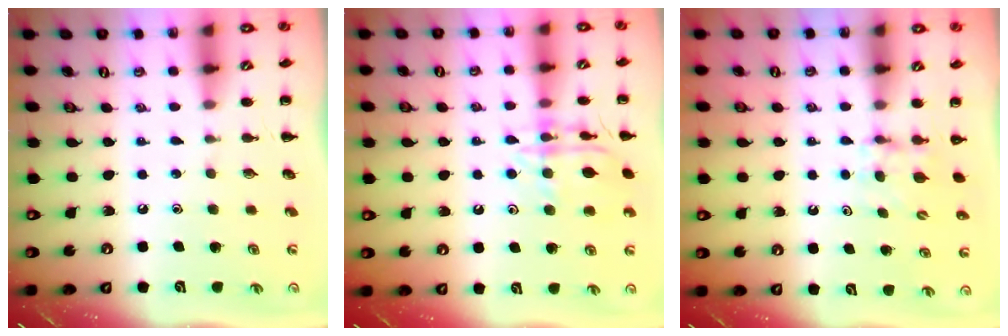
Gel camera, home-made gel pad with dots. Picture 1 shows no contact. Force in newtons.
{"total": 14.2, "press": 14.1, "slide": 0.9}
{"total": 4.0, "press": 3.8, "slide": 1.4}